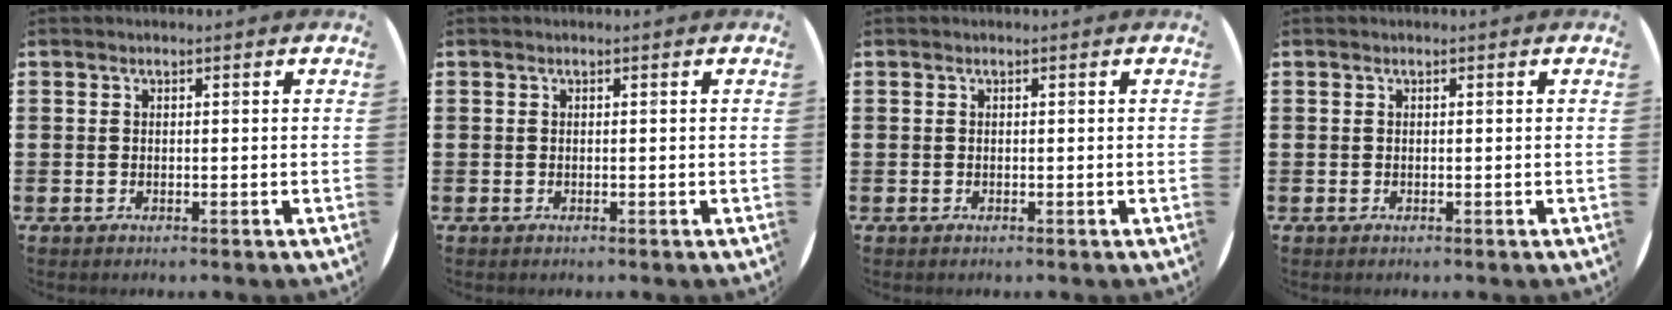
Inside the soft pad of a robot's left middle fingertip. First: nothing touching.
{"total": 0.0}
{"total": 0.0}
{"total": 0.0}